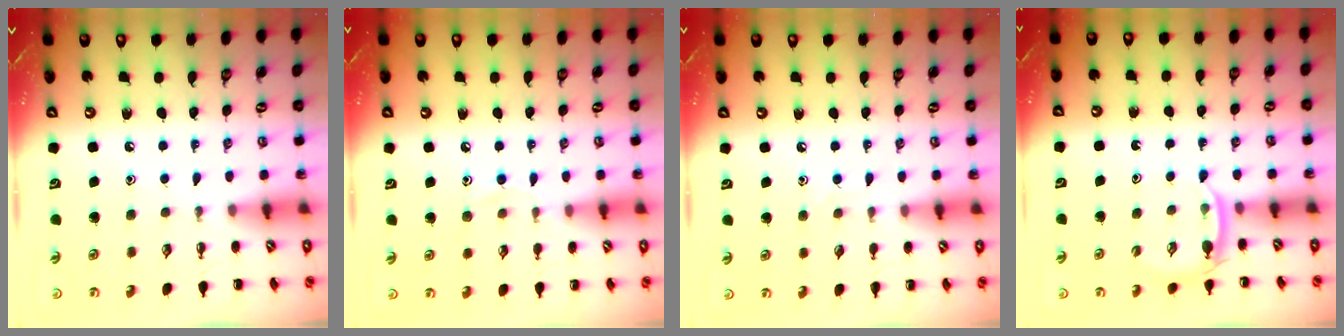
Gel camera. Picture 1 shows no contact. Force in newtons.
{"total": 8.3, "press": 7.9, "slide": 2.7}
{"total": 3.0, "press": 2.8, "slide": 1.0}
{"total": 3.2, "press": 3.0, "slide": 1.1}